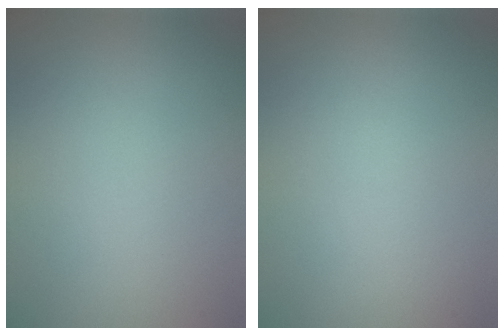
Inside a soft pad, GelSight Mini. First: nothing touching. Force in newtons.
{"total": 0.0}